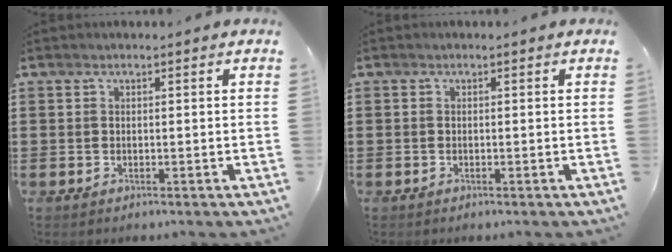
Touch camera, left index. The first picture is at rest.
{"total": 0.0}